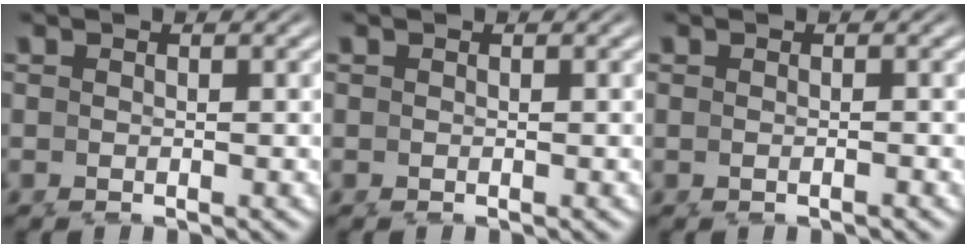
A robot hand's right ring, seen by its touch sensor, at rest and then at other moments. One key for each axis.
{"total": 0.0}
{"total": 0.7, "fx": -0.3, "fy": -0.3, "fz": 0.5, "tx": -0.009, "ty": 0.002, "tz": -0.003}